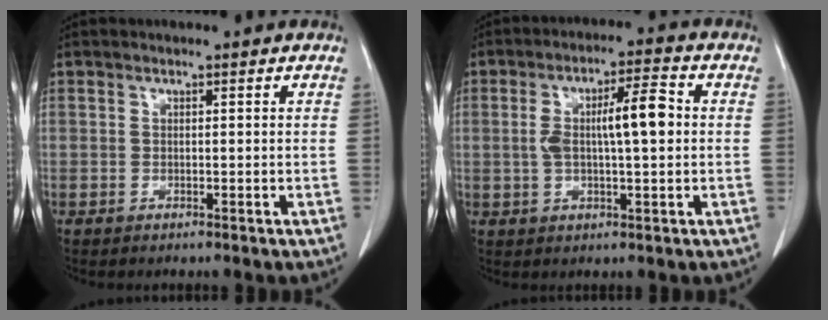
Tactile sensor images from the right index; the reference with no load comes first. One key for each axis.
{"total": 8.2, "fx": 0.5, "fy": 1.6, "fz": 8.1, "tx": -0.146, "ty": 0.019, "tz": 0.008}